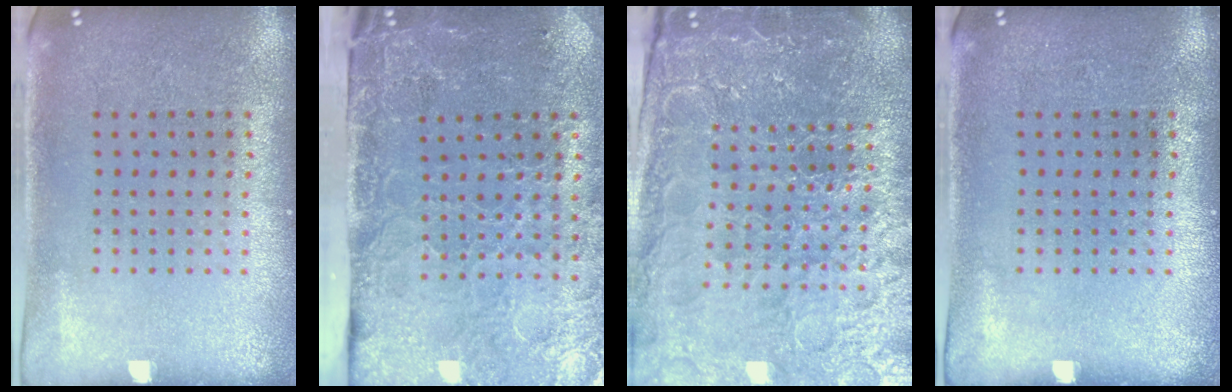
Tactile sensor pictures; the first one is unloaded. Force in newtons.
{"total": 4.6, "press": 3.7, "slide": 2.8}
{"total": 5.5, "press": 5.0, "slide": 2.3}
{"total": 0.0}